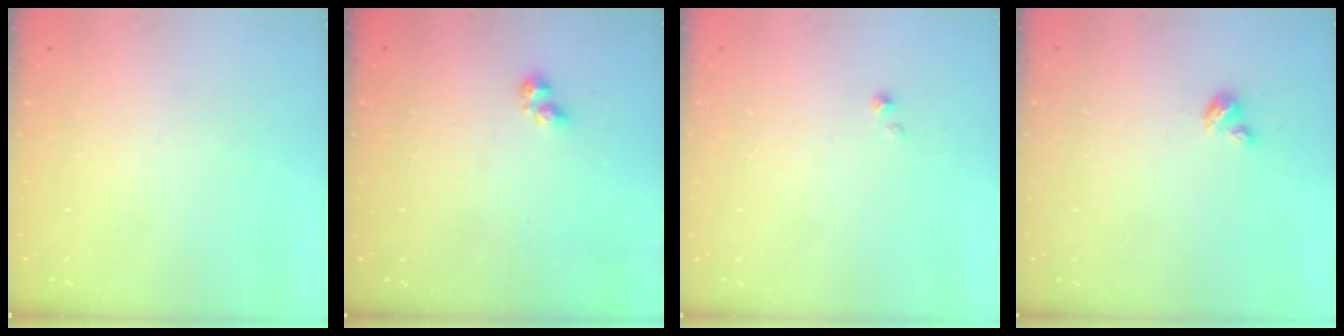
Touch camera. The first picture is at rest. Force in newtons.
{"total": 2.8, "press": 2.7, "slide": 0.5}
{"total": 0.0}
{"total": 2.9, "press": 2.9, "slide": 0.3}